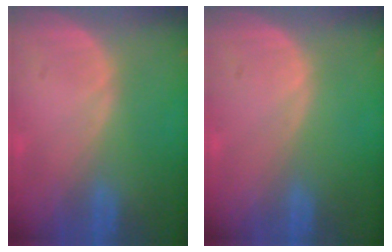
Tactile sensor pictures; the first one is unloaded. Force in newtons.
{"total": 0.0}